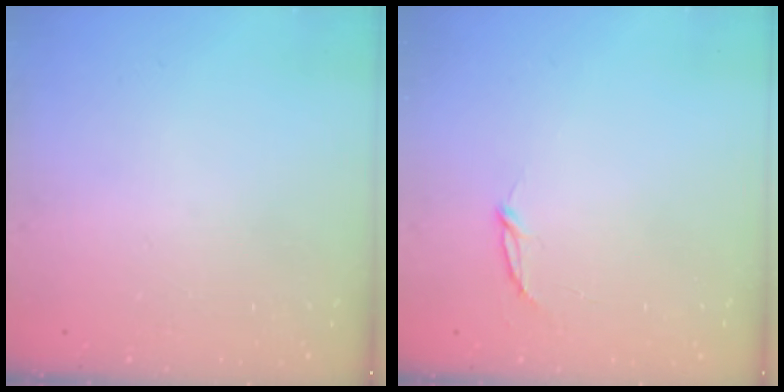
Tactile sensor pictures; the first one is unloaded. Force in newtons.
{"total": 2.8, "press": 2.8, "slide": 0.3}